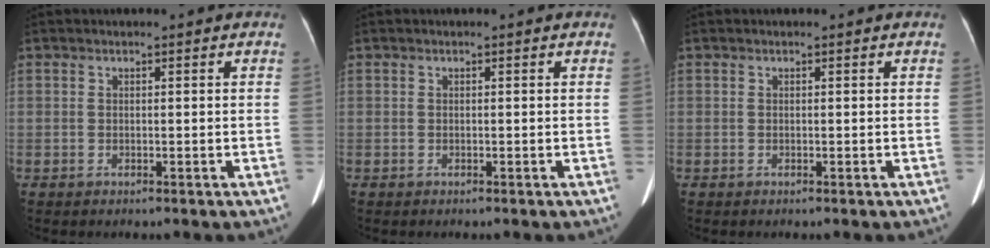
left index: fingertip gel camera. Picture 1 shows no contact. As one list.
[{"total": 0.0}, {"total": 0.0}]